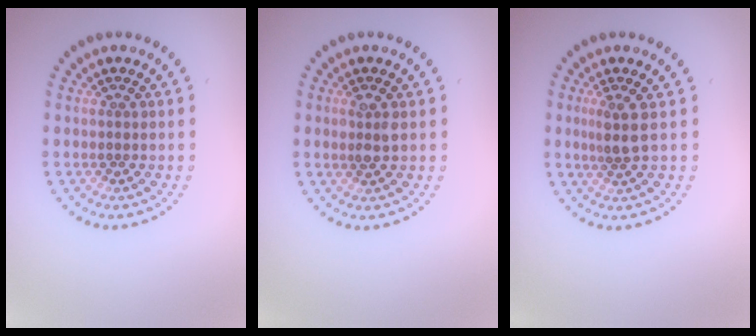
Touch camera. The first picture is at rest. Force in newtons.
{"total": 1.7, "press": 1.7, "slide": 0.3}
{"total": 2.1, "press": 1.6, "slide": 1.4}